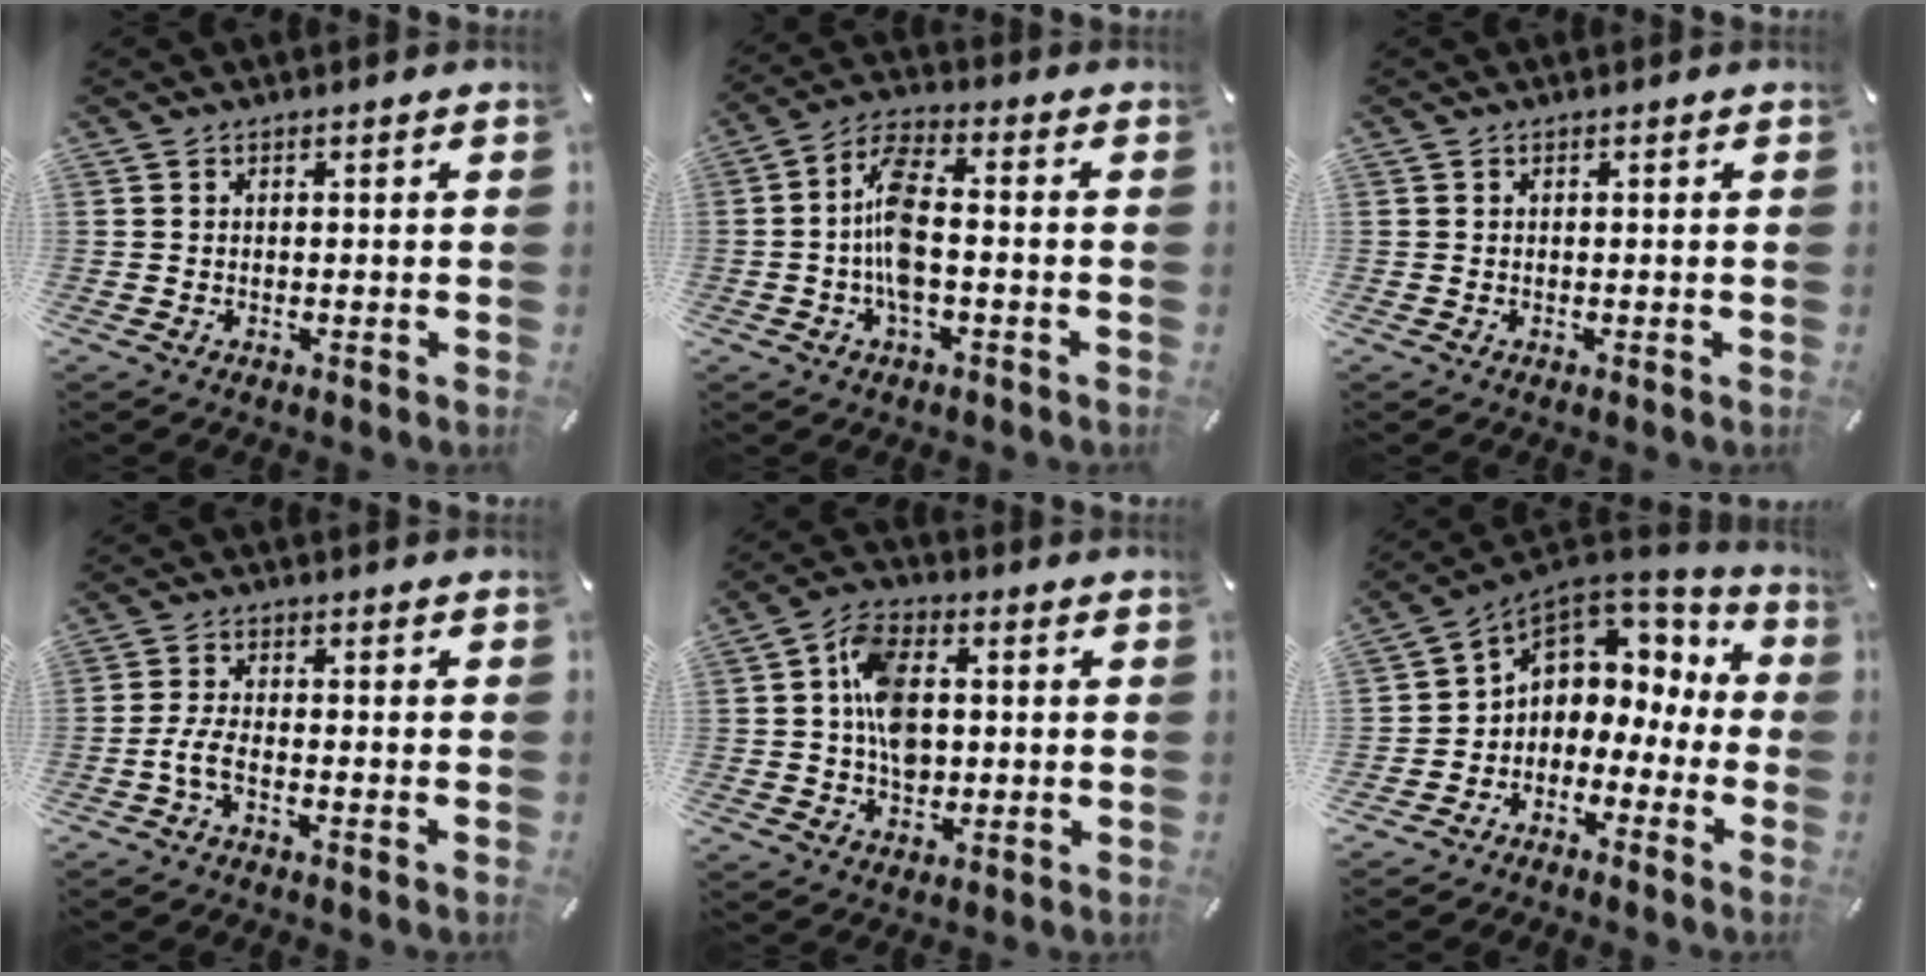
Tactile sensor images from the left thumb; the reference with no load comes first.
{"total": 9.5, "force": [-1.9, 4.2, 8.3], "torque": [-0.170, 0.006, -0.035]}
{"total": 0.0}
{"total": 4.4, "force": [-2.1, 1.4, 3.6], "torque": [-0.087, -0.002, -0.043]}
{"total": 10.1, "force": [0.4, 7.0, 7.3], "torque": [-0.140, 0.010, 0.006]}
{"total": 6.0, "force": [1.0, 5.5, 2.0], "torque": [-0.052, -0.013, 0.025]}